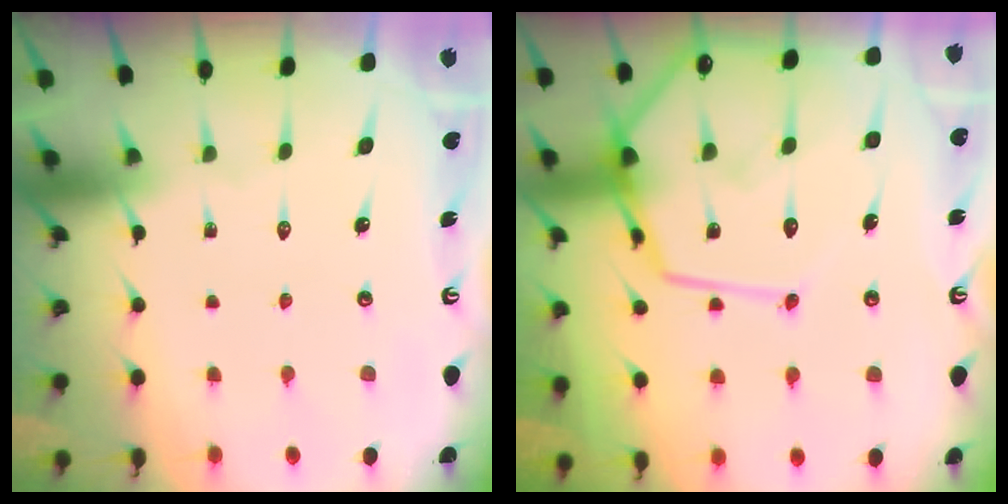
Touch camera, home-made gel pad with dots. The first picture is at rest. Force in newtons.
{"total": 17.6, "press": 17.5, "slide": 1.6}